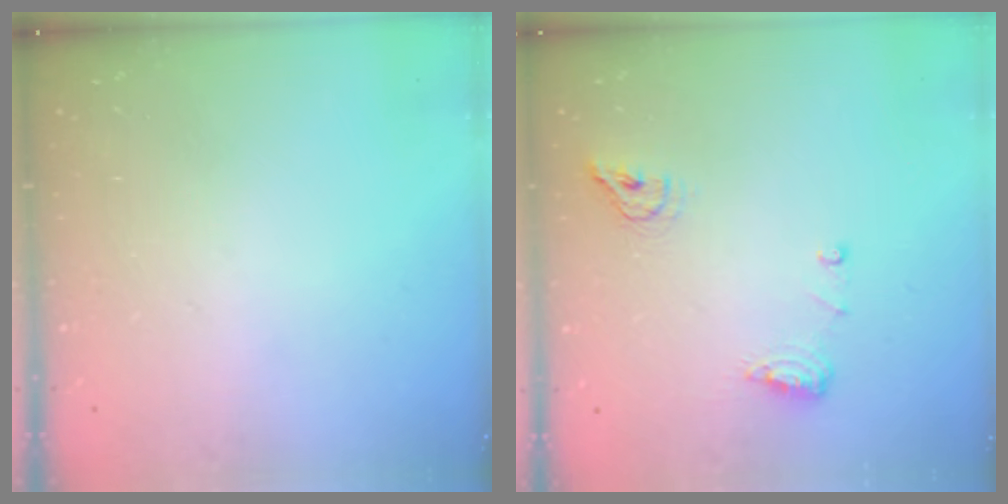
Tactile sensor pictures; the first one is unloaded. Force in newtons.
{"total": 8.2, "press": 8.1, "slide": 1.5}